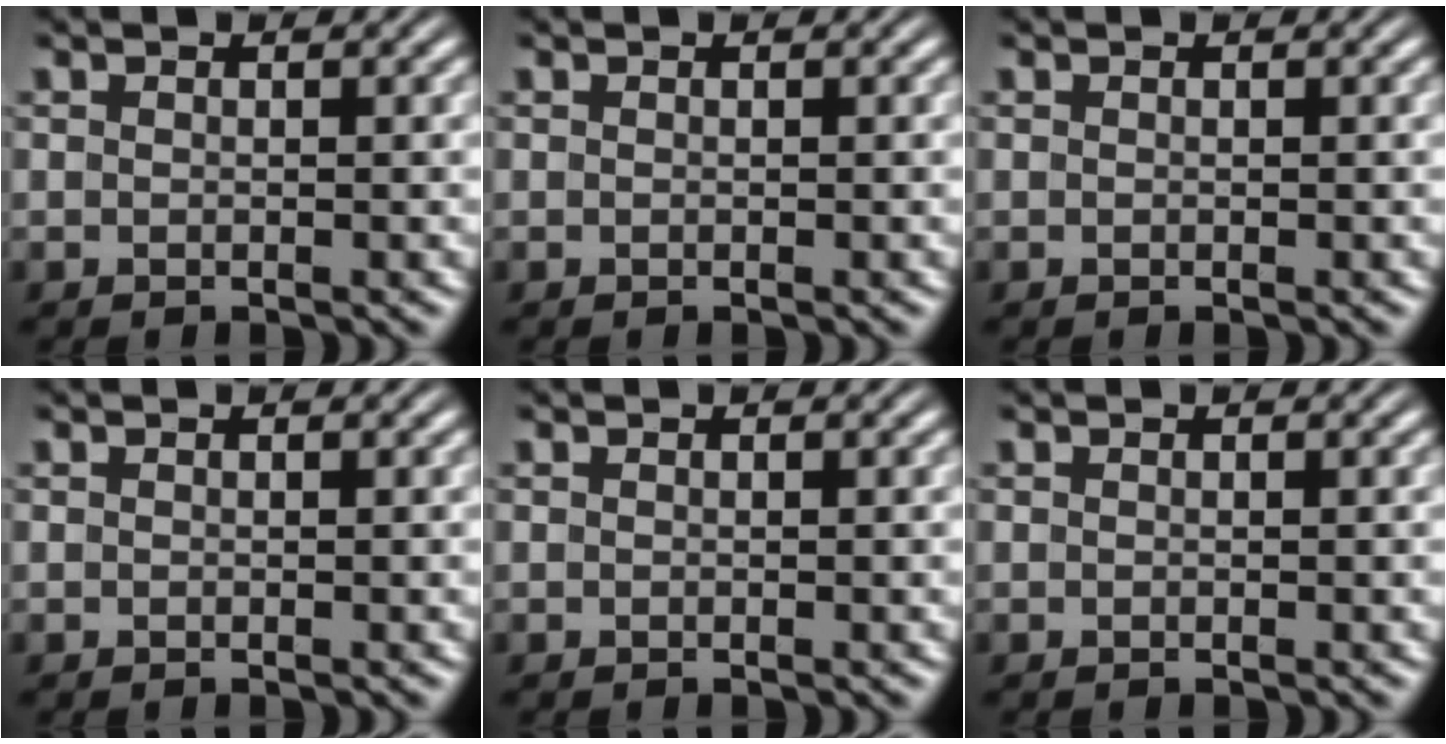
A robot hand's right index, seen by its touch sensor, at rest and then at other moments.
{"total": 0.0}
{"total": 0.0}
{"total": 0.0}
{"total": 0.0}
{"total": 0.0}